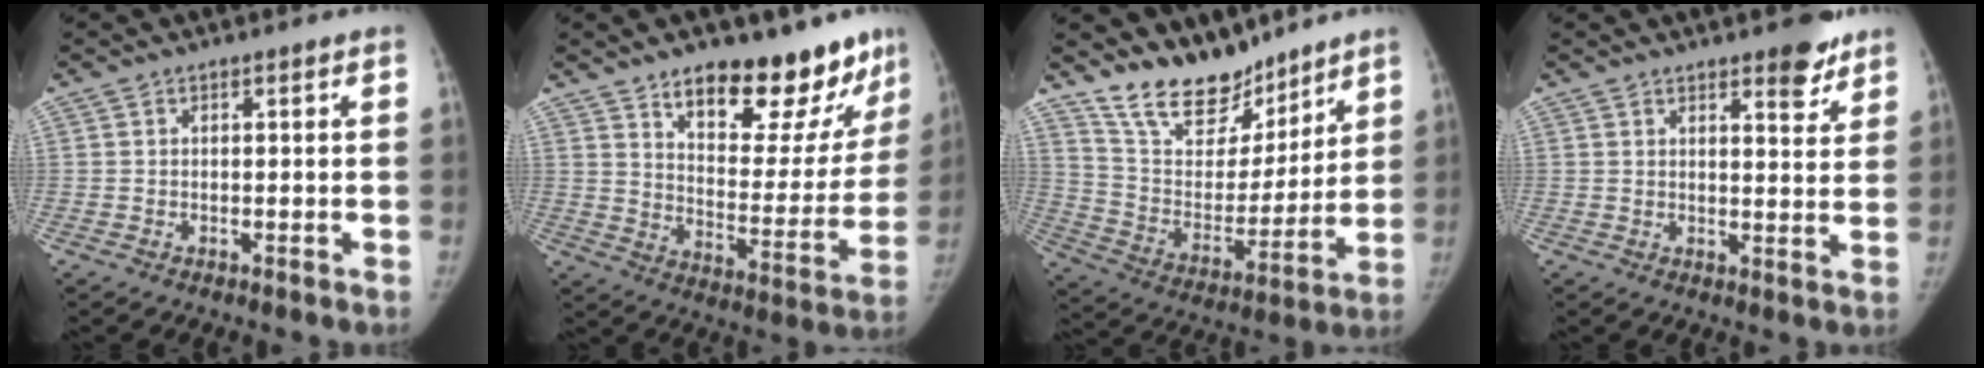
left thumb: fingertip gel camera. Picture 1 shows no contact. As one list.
[{"total": 21.6, "force": [15.4, 8.9, 12.2], "torque": [-0.112, -0.101, 0.225]}, {"total": 16.5, "force": [14.2, 7.0, 4.9], "torque": [-0.032, -0.093, 0.258]}, {"total": 6.2, "force": [4.4, 2.1, 3.8], "torque": [-0.026, -0.027, 0.055]}]